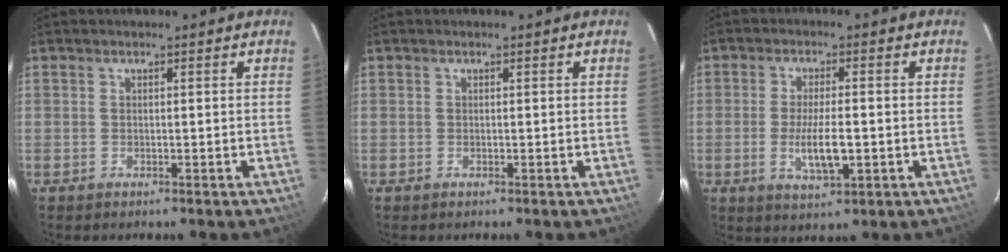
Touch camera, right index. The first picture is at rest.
{"total": 0.0}
{"total": 7.4, "force": [-1.6, 2.2, 6.8], "torque": [-0.132, -0.012, -0.024]}